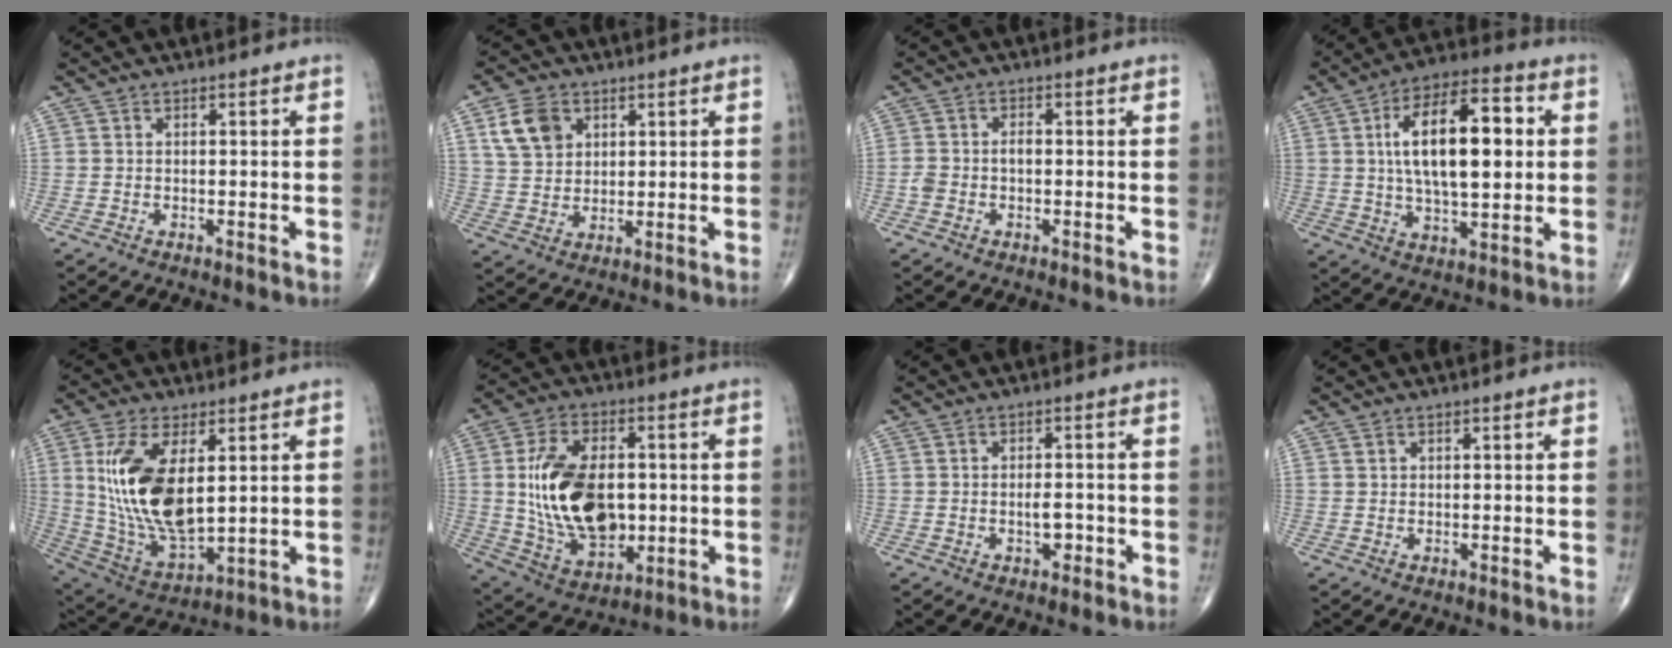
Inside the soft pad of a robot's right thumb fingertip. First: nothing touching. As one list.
[{"total": 8.0, "force": [3.4, 5.9, 4.2], "torque": [-0.059, -0.008, 0.068]}, {"total": 2.8, "force": [-0.6, 1.8, 2.0], "torque": [-0.045, 0.013, -0.012]}, {"total": 18.7, "force": [3.0, 8.2, 16.5], "torque": [-0.260, 0.010, 0.046]}, {"total": 17.8, "force": [3.6, 8.4, 15.3], "torque": [-0.300, -0.025, 0.084]}, {"total": 19.0, "force": [0.5, 11.6, 15.0], "torque": [-0.249, -0.007, 0.023]}, {"total": 2.7, "force": [-0.9, 1.5, 2.1], "torque": [-0.025, 0.008, -0.013]}, {"total": 0.5, "force": [0.4, 0.4, 0.1], "torque": [0.001, -0.002, 0.006]}]